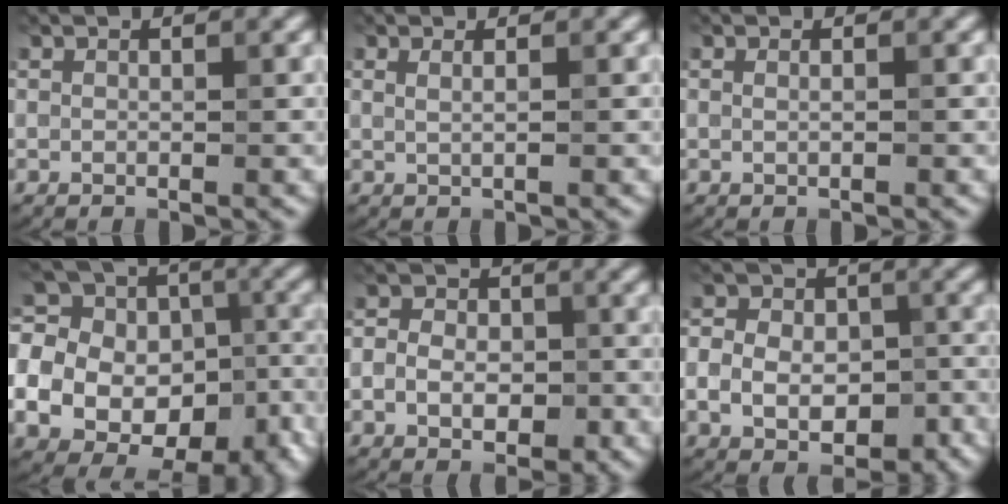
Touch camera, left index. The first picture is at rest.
{"total": 1.8, "force": [0.7, 0.9, 1.4], "torque": [-0.006, -0.006, -0.005]}
{"total": 0.9, "force": [0.3, 0.4, 0.7], "torque": [-0.004, -0.007, -0.001]}
{"total": 18.4, "force": [-6.1, 14.9, 9.0], "torque": [-0.200, -0.019, -0.081]}
{"total": 4.8, "force": [-0.8, 3.6, 3.1], "torque": [-0.030, 0.000, -0.027]}
{"total": 8.9, "force": [-2.5, 6.7, 5.3], "torque": [-0.067, 0.000, -0.061]}